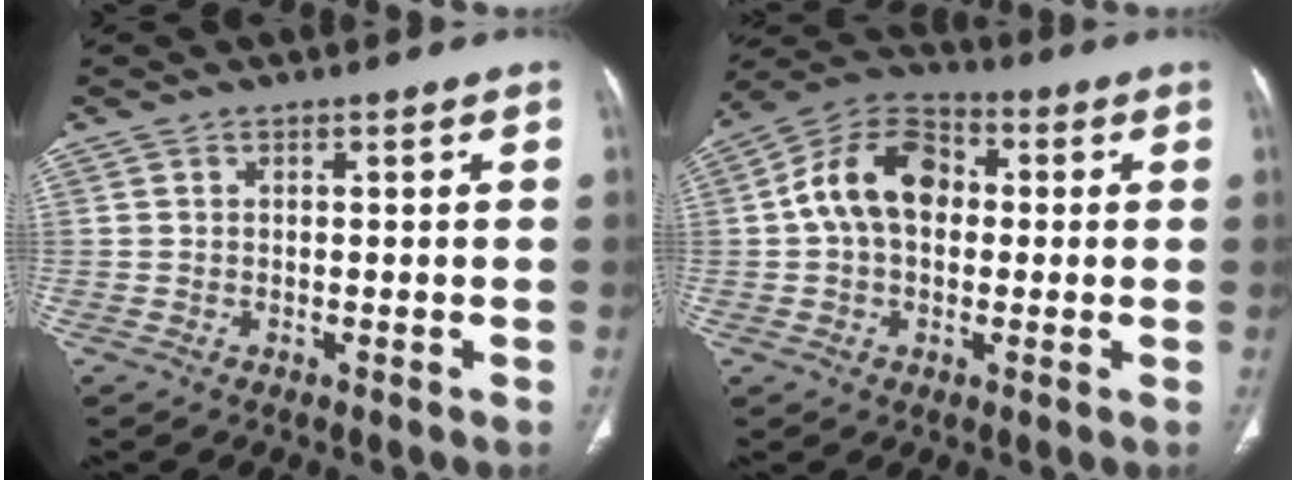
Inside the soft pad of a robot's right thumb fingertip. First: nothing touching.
{"total": 13.0, "force": [1.0, 9.1, 9.2], "torque": [-0.149, 0.030, 0.005]}